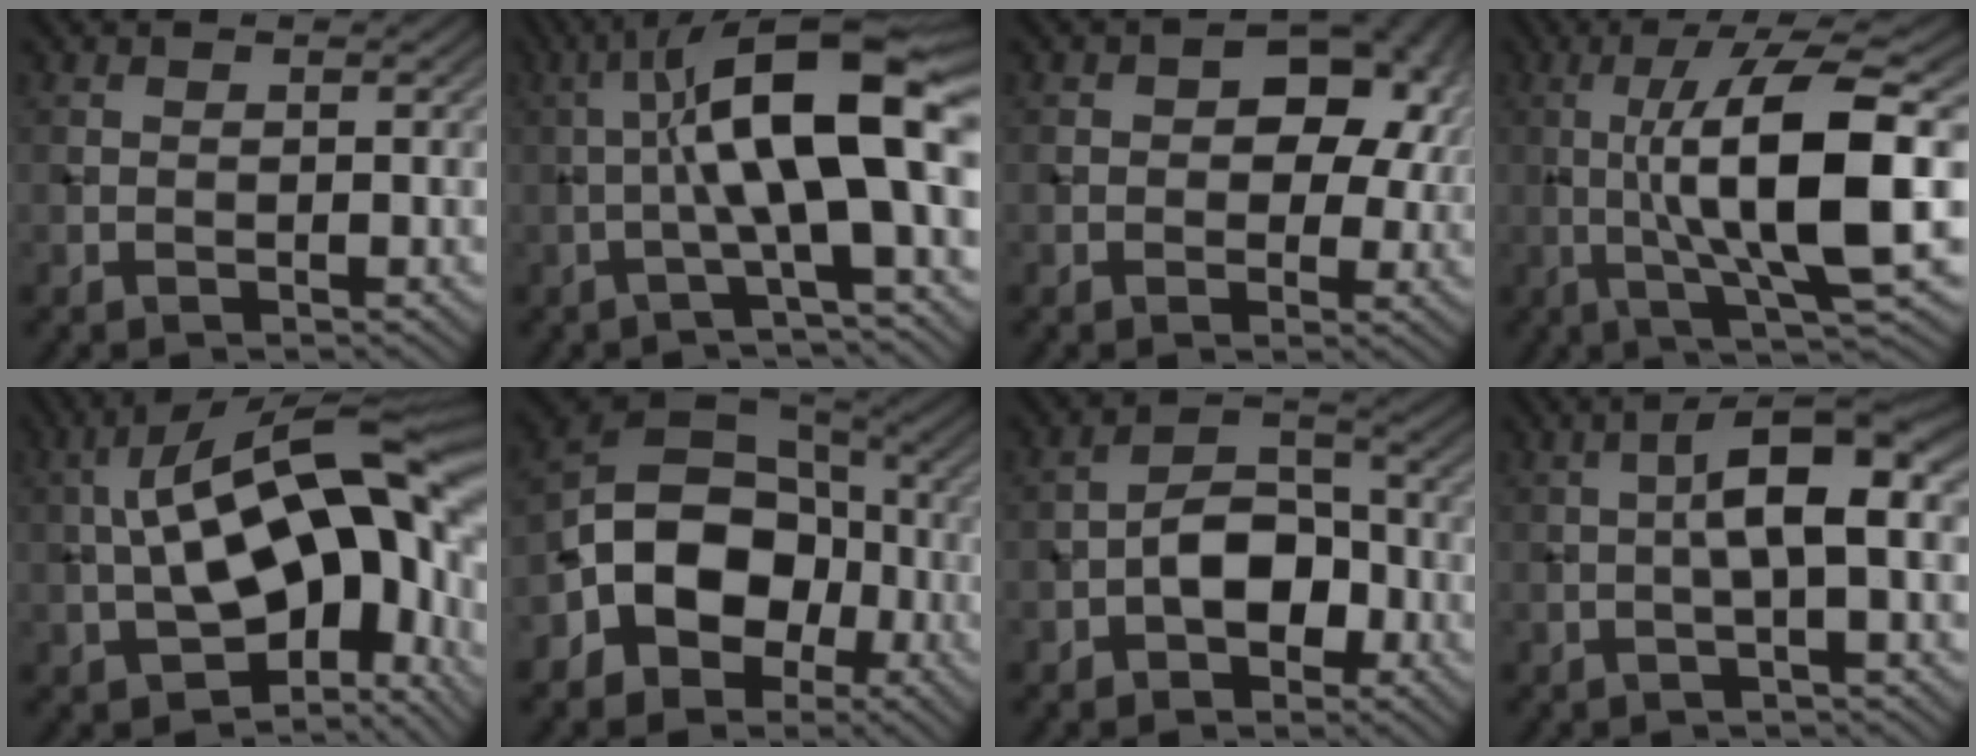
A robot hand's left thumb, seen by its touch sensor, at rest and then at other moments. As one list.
[{"total": 13.4, "force": [0.0, 3.1, 13.0], "torque": [-0.200, 0.031, -0.007]}, {"total": 9.5, "force": [2.0, 6.2, 6.9], "torque": [-0.084, 0.002, 0.023]}, {"total": 13.4, "force": [0.0, 2.5, 13.1], "torque": [-0.218, 0.019, 0.001]}, {"total": 19.6, "force": [0.4, 9.2, 17.2], "torque": [-0.289, 0.016, 0.008]}, {"total": 12.6, "force": [-4.0, 9.2, 7.6], "torque": [-0.138, -0.013, -0.086]}, {"total": 6.7, "force": [-2.5, 4.2, 4.6], "torque": [-0.070, 0.014, -0.051]}, {"total": 6.3, "force": [0.2, 1.3, 6.2], "torque": [-0.104, 0.018, -0.001]}]